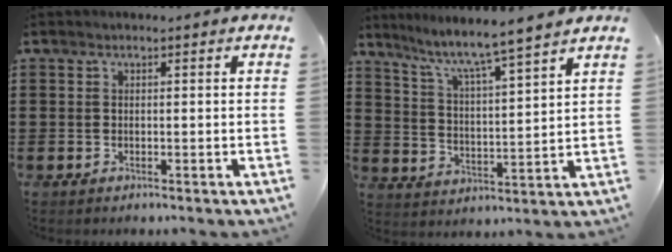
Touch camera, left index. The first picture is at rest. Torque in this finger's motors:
{"motor_torque": [1.11, 1.03, 0.77, 0.19]}